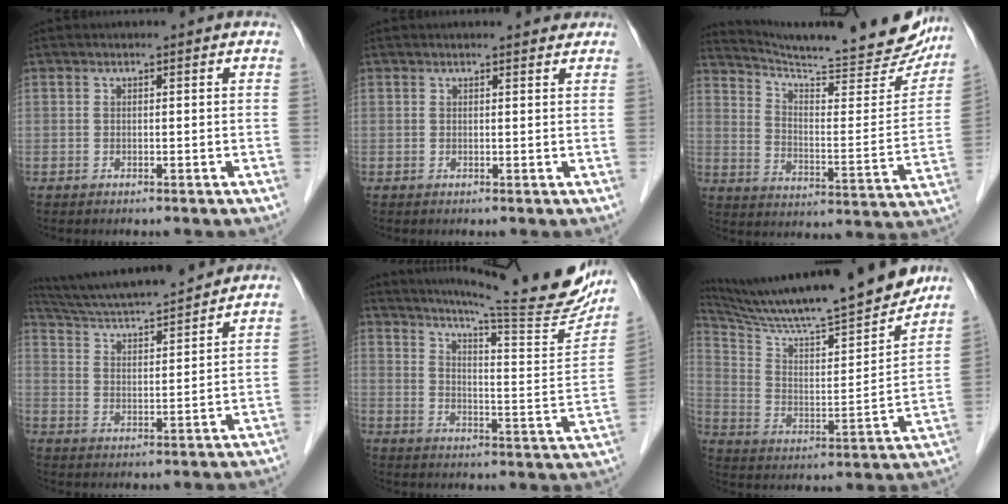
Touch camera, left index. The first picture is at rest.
{"total": 2.9, "force": [2.8, 0.6, 0.7], "torque": [-0.010, 0.003, 0.026]}
{"total": 25.5, "force": [23.1, 3.3, 10.3], "torque": [-0.157, -0.059, 0.304]}
{"total": 15.7, "force": [14.5, 0.7, 6.0], "torque": [-0.114, 0.017, 0.236]}
{"total": 24.4, "force": [21.4, 1.2, 11.6], "torque": [-0.174, -0.070, 0.272]}
{"total": 23.5, "force": [20.8, 0.7, 10.9], "torque": [-0.188, -0.029, 0.322]}